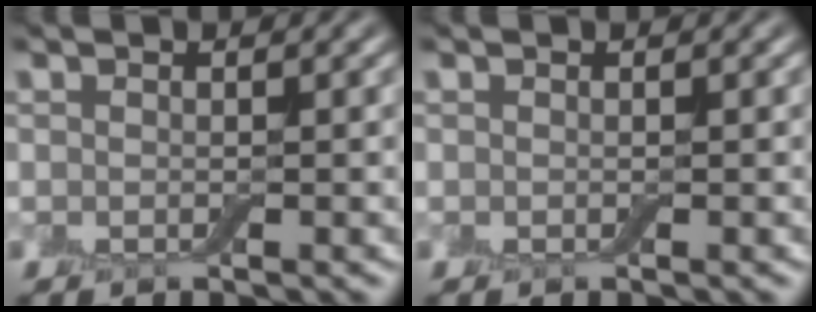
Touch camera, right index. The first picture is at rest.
{"total": 0.0}